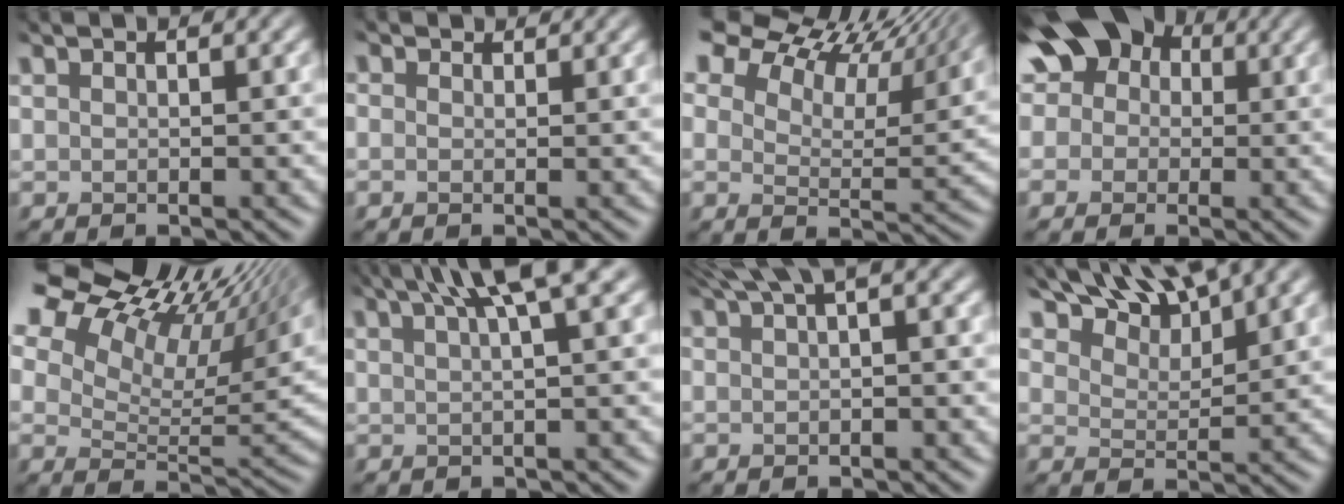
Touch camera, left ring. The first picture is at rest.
{"total": 1.0, "force": [0.6, -0.3, -0.8], "torque": [0.000, -0.007, 0.014]}
{"total": 10.7, "force": [7.7, 5.5, 5.0], "torque": [-0.112, 0.012, 0.112]}
{"total": 11.5, "force": [4.2, 8.9, 5.9], "torque": [-0.115, 0.021, 0.063]}
{"total": 12.5, "force": [7.1, 6.9, 7.6], "torque": [-0.172, 0.038, 0.134]}
{"total": 5.5, "force": [3.0, 1.3, 4.5], "torque": [-0.078, 0.011, 0.056]}
{"total": 2.2, "force": [1.4, 0.2, 1.7], "torque": [-0.051, 0.007, 0.040]}
{"total": 7.7, "force": [6.0, 2.6, 4.1], "torque": [-0.093, -0.004, 0.084]}